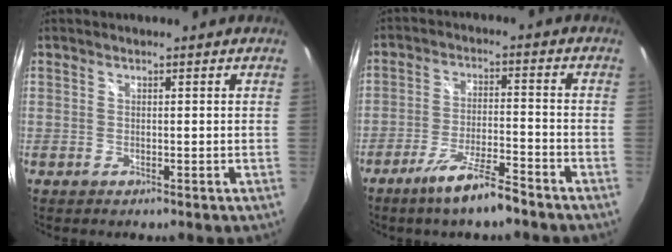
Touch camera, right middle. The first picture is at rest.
{"total": 8.7, "force": [-6.6, 0.8, 5.7], "torque": [-0.120, -0.008, -0.112]}